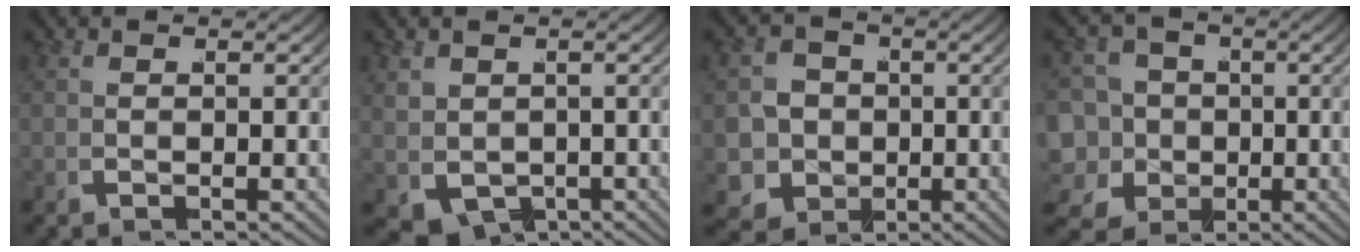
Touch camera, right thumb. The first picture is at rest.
{"total": 4.1, "force": [-1.7, 3.4, 1.5], "torque": [-0.044, -0.031, -0.015]}
{"total": 12.1, "force": [-2.7, 10.7, 4.8], "torque": [-0.120, -0.056, -0.038]}
{"total": 10.8, "force": [-2.3, 9.4, 4.6], "torque": [-0.109, -0.049, -0.034]}